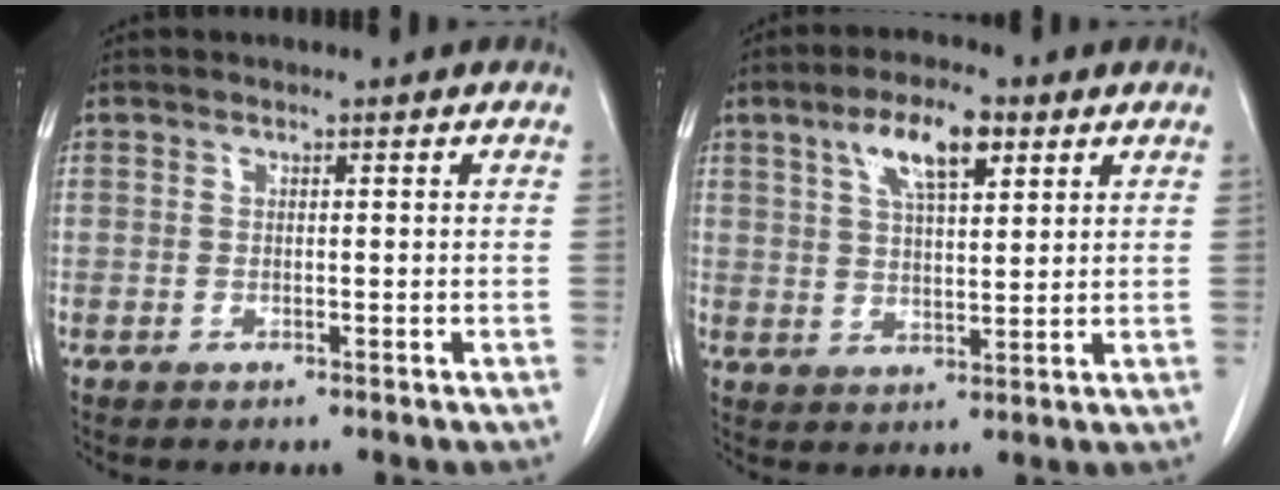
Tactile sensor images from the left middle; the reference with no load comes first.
{"total": 8.0, "force": [4.2, 2.4, 6.4], "torque": [-0.119, 0.010, 0.074]}